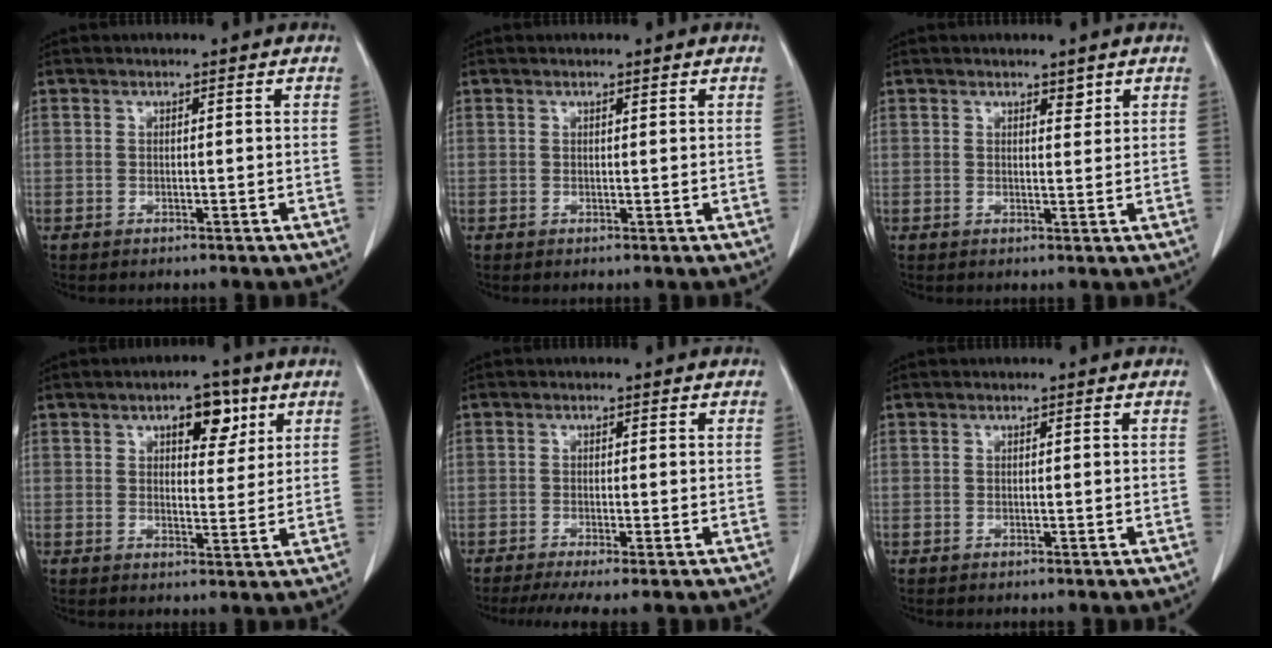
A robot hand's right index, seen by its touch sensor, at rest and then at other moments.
{"total": 0.0}
{"total": 1.4, "force": [1.1, 0.5, 0.7], "torque": [-0.009, -0.007, 0.015]}
{"total": 6.1, "force": [3.2, 2.8, 4.4], "torque": [-0.057, 0.005, 0.045]}
{"total": 5.0, "force": [-3.7, 0.2, 3.5], "torque": [-0.053, -0.012, -0.059]}
{"total": 0.0}